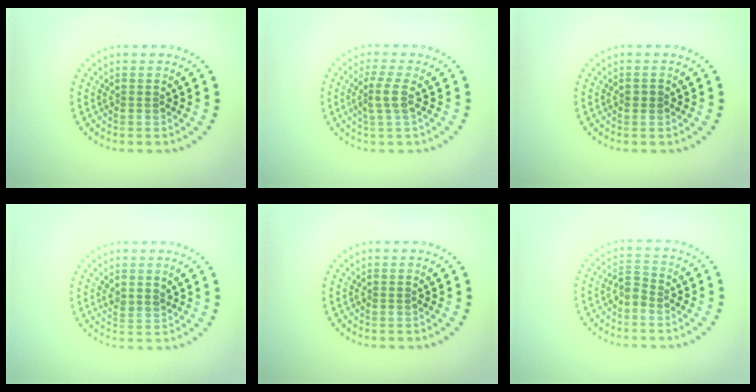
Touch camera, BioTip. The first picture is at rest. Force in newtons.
{"total": 2.2, "press": 1.6, "slide": 1.5}
{"total": 0.8, "press": 0.8, "slide": 0.3}
{"total": 1.1, "press": 0.8, "slide": 0.7}
{"total": 0.0}
{"total": 1.4, "press": 1.2, "slide": 0.7}